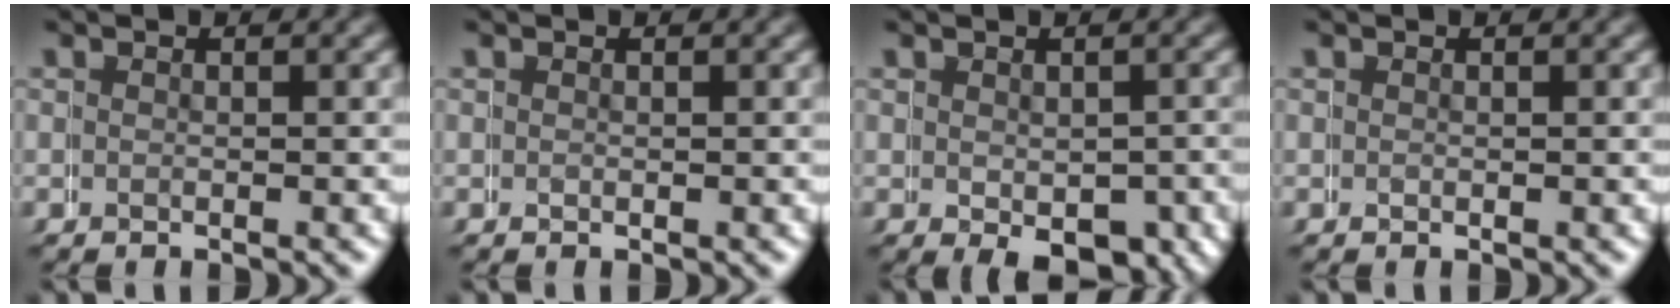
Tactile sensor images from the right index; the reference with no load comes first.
{"total": 1.4, "force": [0.1, 0.8, 1.2], "torque": [-0.020, -0.006, 0.005]}
{"total": 4.5, "force": [-1.9, 2.3, 3.4], "torque": [-0.033, -0.012, -0.021]}
{"total": 1.7, "force": [0.0, 0.9, 1.5], "torque": [-0.024, -0.007, 0.003]}